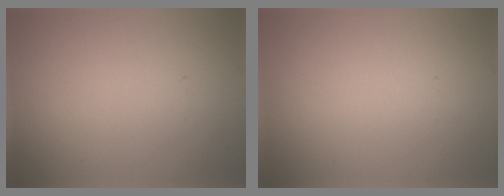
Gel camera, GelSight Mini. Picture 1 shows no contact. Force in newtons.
{"total": 0.0}